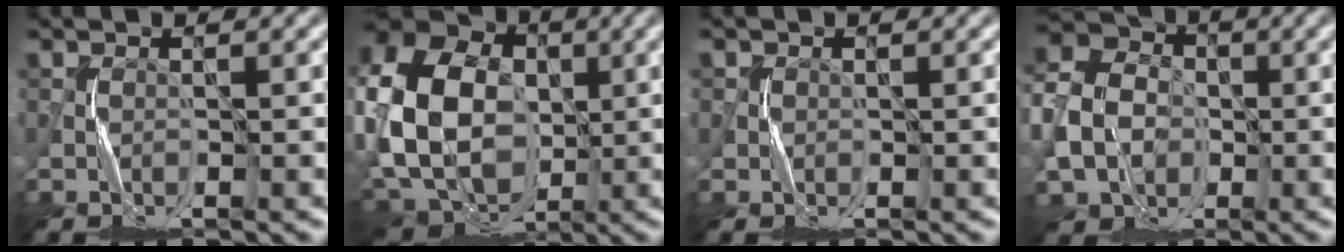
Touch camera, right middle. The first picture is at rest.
{"total": 19.3, "force": [0.4, 15.6, 11.4], "torque": [-0.271, 0.027, -0.027]}
{"total": 0.9, "force": [0.1, 0.9, 0.0], "torque": [0.009, -0.002, -0.002]}
{"total": 7.8, "force": [-1.7, 6.3, 4.2], "torque": [-0.097, -0.007, -0.041]}